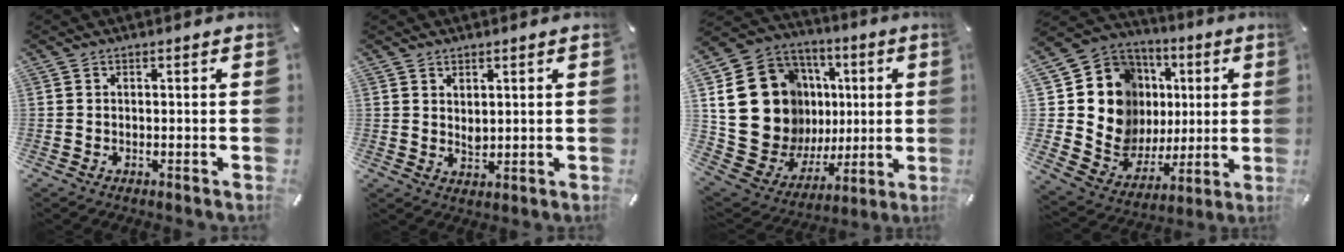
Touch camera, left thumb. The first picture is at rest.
{"total": 2.3, "force": [1.4, 1.6, 0.9], "torque": [-0.011, -0.003, 0.025]}
{"total": 22.6, "force": [4.4, 18.8, 11.8], "torque": [-0.207, -0.033, 0.119]}
{"total": 18.0, "force": [3.8, 15.9, 7.6], "torque": [-0.138, -0.042, 0.099]}